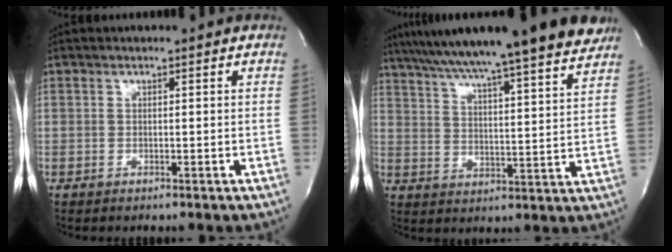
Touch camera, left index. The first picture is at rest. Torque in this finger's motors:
{"motor_torque": [0.32, -0.47, 1.06, 0.21]}